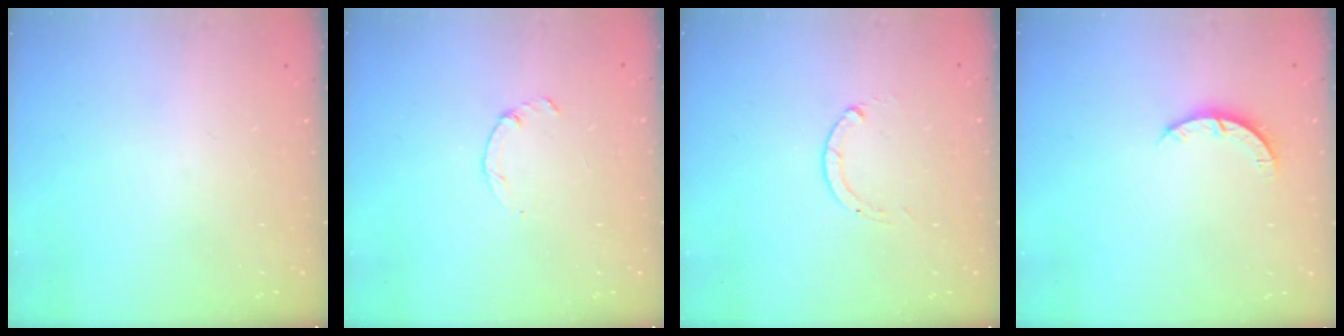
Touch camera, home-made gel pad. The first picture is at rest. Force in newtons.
{"total": 1.5, "press": 1.4, "slide": 0.3}
{"total": 0.0}
{"total": 3.2, "press": 3.2, "slide": 0.4}